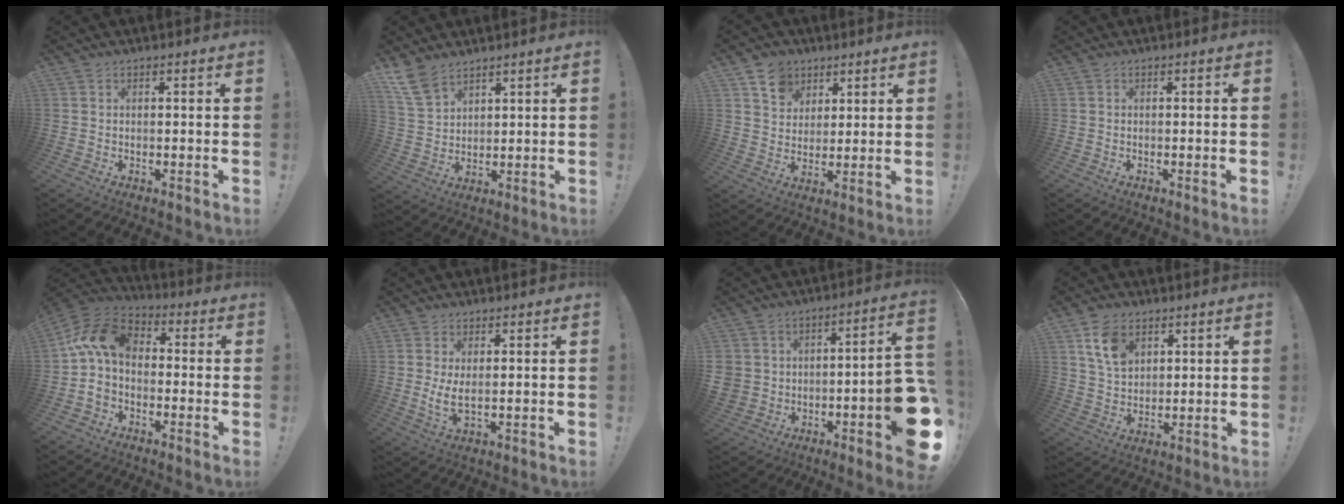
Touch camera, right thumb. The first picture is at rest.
{"total": 8.9, "force": [6.7, 4.4, 3.8], "torque": [-0.080, -0.030, 0.135]}
{"total": 8.6, "force": [4.8, 6.8, 2.0], "torque": [-0.030, -0.029, 0.093]}
{"total": 0.9, "force": [-0.4, -0.2, 0.7], "torque": [-0.019, 0.002, -0.006]}
{"total": 10.7, "force": [0.0, 6.9, 8.1], "torque": [-0.164, 0.019, 0.002]}
{"total": 4.7, "force": [1.0, 1.7, 4.2], "torque": [-0.065, -0.014, 0.018]}
{"total": 12.0, "force": [-4.8, 6.7, 8.7], "torque": [-0.116, 0.035, -0.079]}
{"total": 10.6, "force": [5.2, 7.5, 5.5], "torque": [-0.091, -0.008, 0.102]}